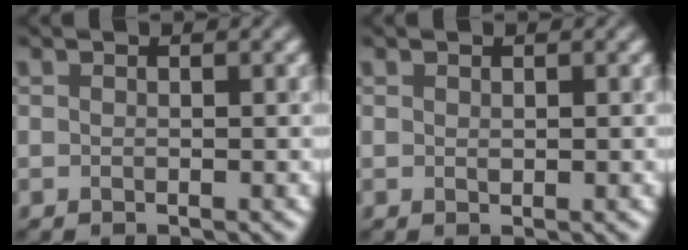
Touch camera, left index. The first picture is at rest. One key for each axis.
{"total": 0.0}